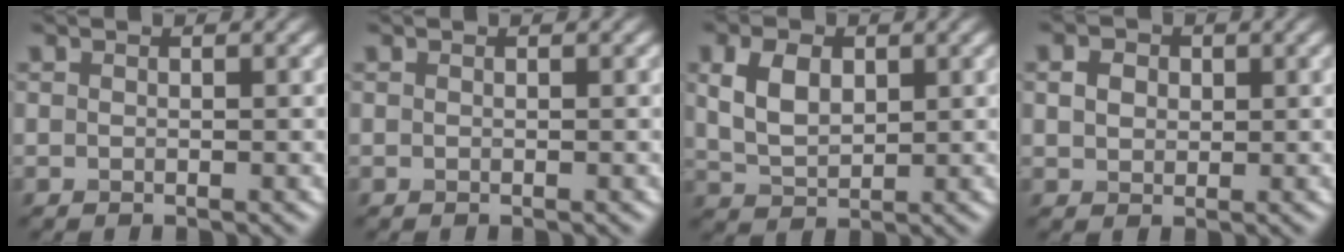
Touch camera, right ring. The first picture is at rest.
{"total": 0.0}
{"total": 4.2, "force": [1.3, 2.7, 3.0], "torque": [-0.068, 0.003, 0.027]}
{"total": 2.1, "force": [0.6, 1.7, 1.1], "torque": [-0.020, -0.003, 0.009]}